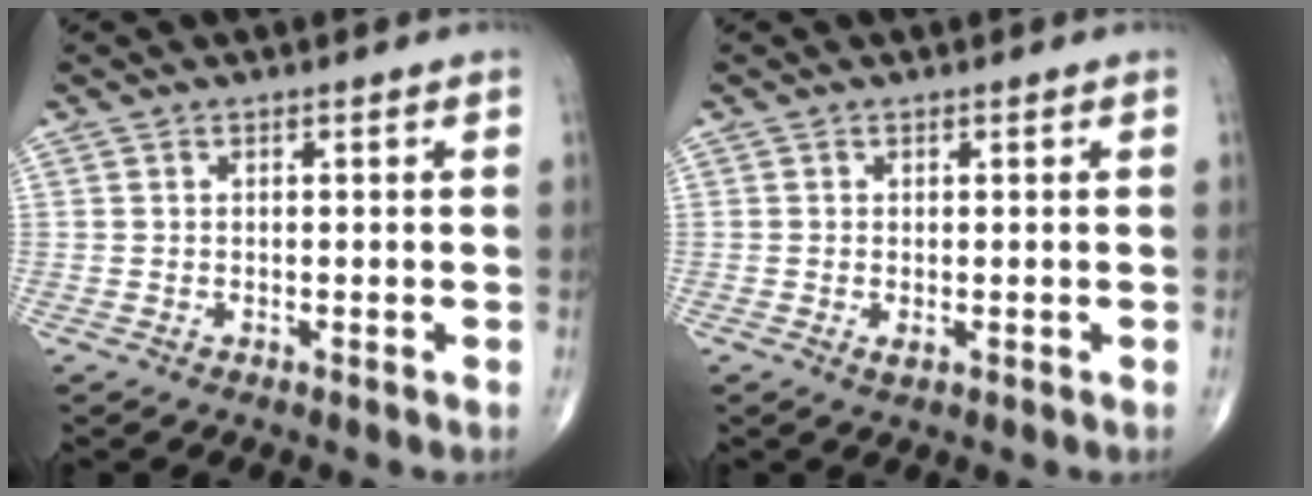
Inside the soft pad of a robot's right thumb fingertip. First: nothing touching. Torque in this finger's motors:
{"motor_torque": [-0.34, -0.04, 0.04, 0.17, 0.06]}